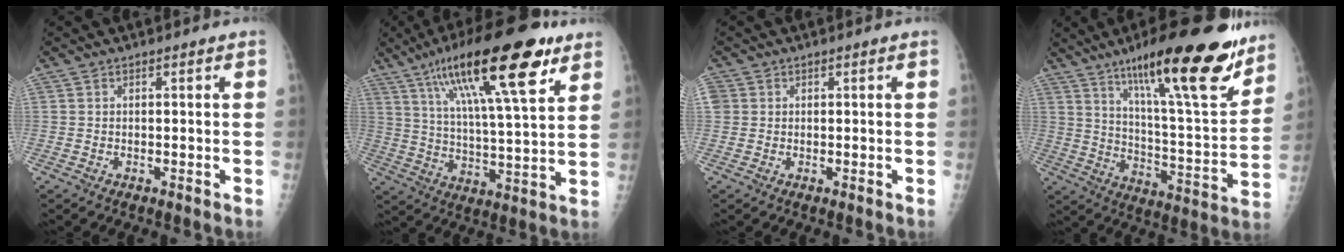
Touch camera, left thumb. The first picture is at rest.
{"total": 23.3, "force": [12.6, 5.6, 18.8], "torque": [-0.302, -0.023, 0.211]}
{"total": 2.0, "force": [0.4, 1.9, 0.5], "torque": [0.001, 0.002, 0.008]}
{"total": 25.0, "force": [16.2, 4.8, 18.5], "torque": [-0.260, -0.070, 0.259]}